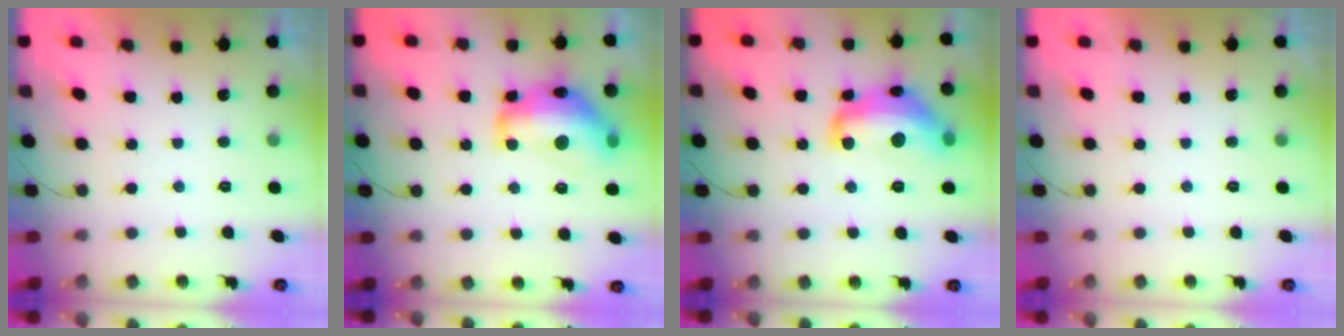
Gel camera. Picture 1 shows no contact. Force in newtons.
{"total": 18.6, "press": 18.5, "slide": 1.1}
{"total": 16.2, "press": 16.2, "slide": 1.0}
{"total": 0.0}